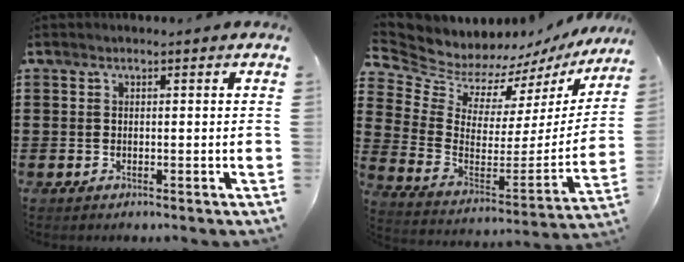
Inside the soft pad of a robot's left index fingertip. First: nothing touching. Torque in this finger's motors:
{"motor_torque": [1.73, -0.41, 0.61, 0.01]}